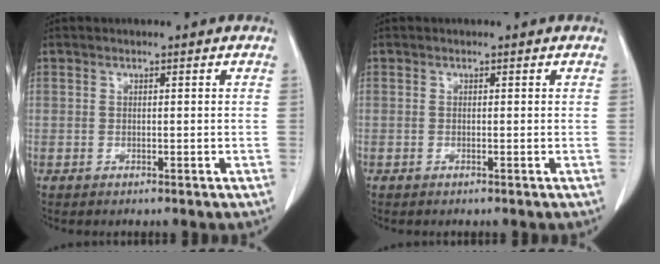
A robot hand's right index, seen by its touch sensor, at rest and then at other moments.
{"total": 0.0}